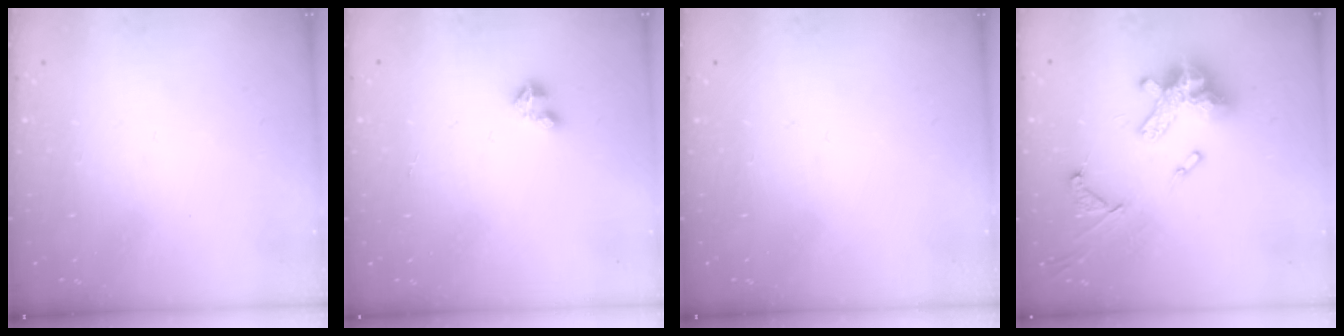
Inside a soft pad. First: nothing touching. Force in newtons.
{"total": 2.1, "press": 2.1, "slide": 0.2}
{"total": 0.0}
{"total": 17.9, "press": 17.7, "slide": 2.1}